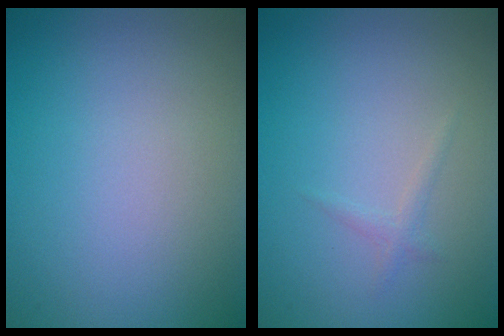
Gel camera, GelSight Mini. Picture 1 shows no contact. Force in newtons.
{"total": 0.8, "press": 0.8, "slide": 0.1}